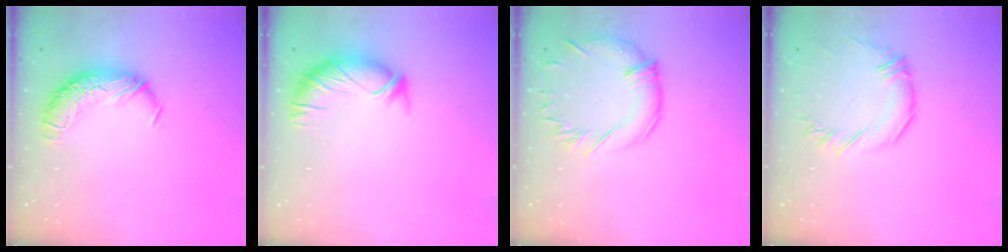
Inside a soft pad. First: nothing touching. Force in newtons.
{"total": 3.5, "press": 3.2, "slide": 1.3}
{"total": 1.4, "press": 0.9, "slide": 1.1}
{"total": 1.1, "press": 0.9, "slide": 0.6}